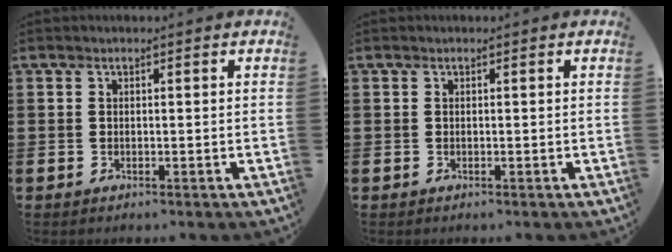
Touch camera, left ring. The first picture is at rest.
{"total": 0.0}